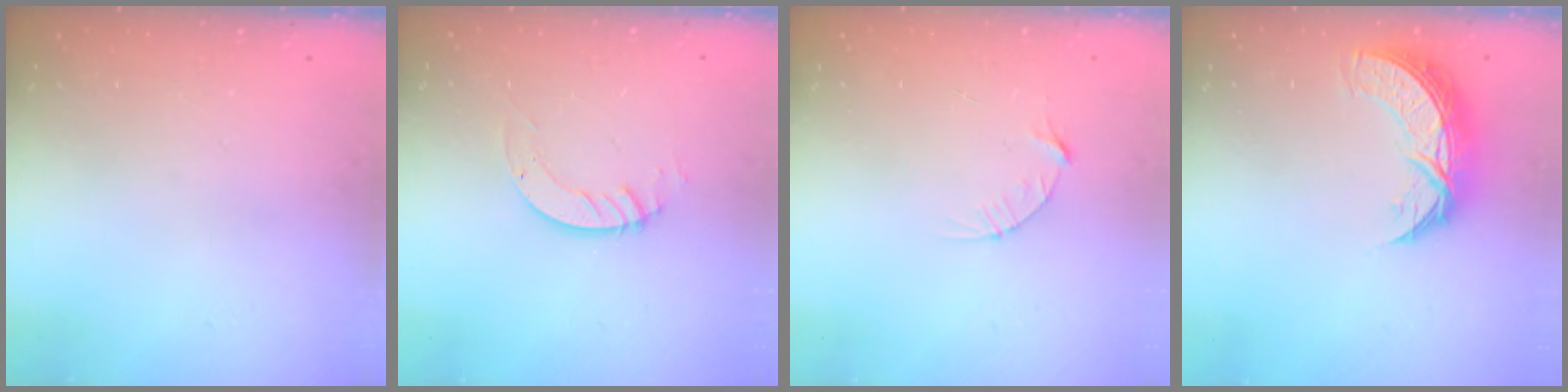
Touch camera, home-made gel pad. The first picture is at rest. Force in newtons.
{"total": 3.6, "press": 3.6, "slide": 0.1}
{"total": 3.2, "press": 3.2, "slide": 0.3}
{"total": 9.2, "press": 9.2, "slide": 0.6}